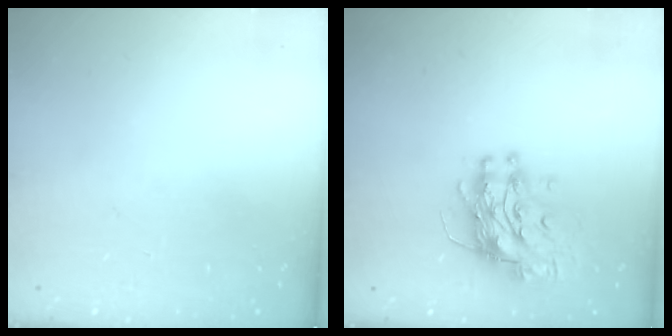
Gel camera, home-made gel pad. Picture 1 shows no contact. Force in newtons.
{"total": 11.5, "press": 11.4, "slide": 1.3}